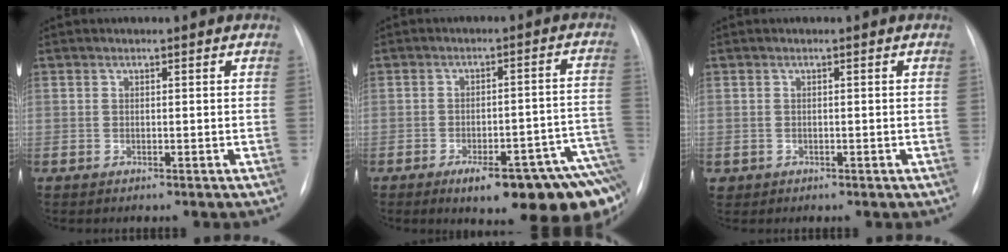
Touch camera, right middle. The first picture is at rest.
{"total": 19.2, "force": [-12.6, 4.0, 13.9], "torque": [-0.082, 0.029, -0.154]}
{"total": 0.7, "force": [-0.3, 0.7, 0.1], "torque": [-0.003, 0.004, -0.001]}